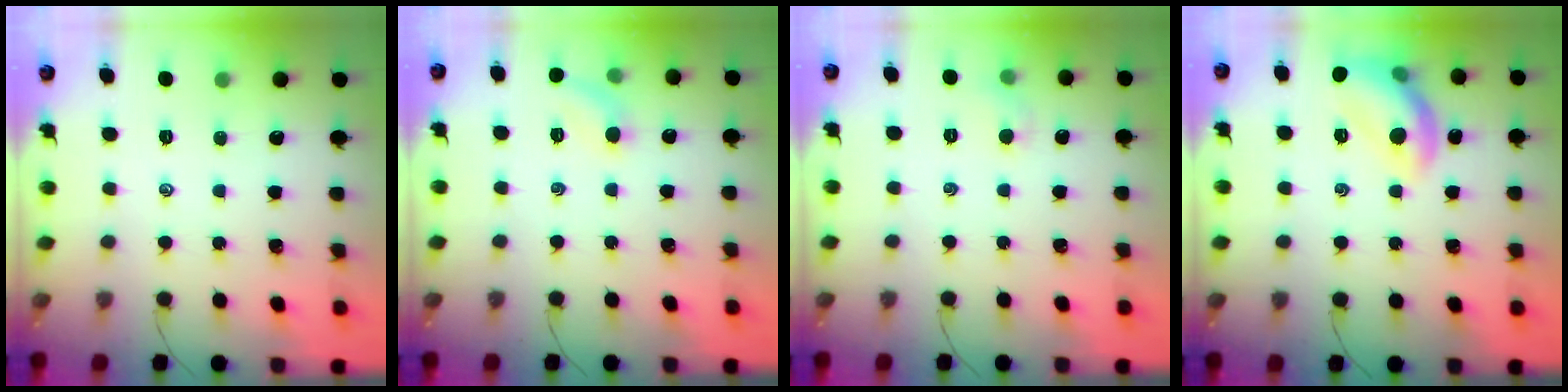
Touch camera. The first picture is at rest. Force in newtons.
{"total": 6.5, "press": 6.2, "slide": 1.9}
{"total": 4.5, "press": 4.2, "slide": 1.6}
{"total": 12.4, "press": 12.4, "slide": 0.4}